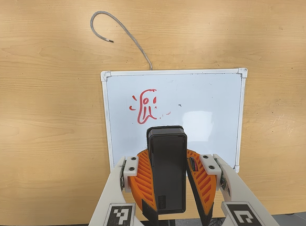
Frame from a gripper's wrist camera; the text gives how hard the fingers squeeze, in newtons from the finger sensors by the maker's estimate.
{"total": 10.0, "left": 9.8, "right": 10.1}